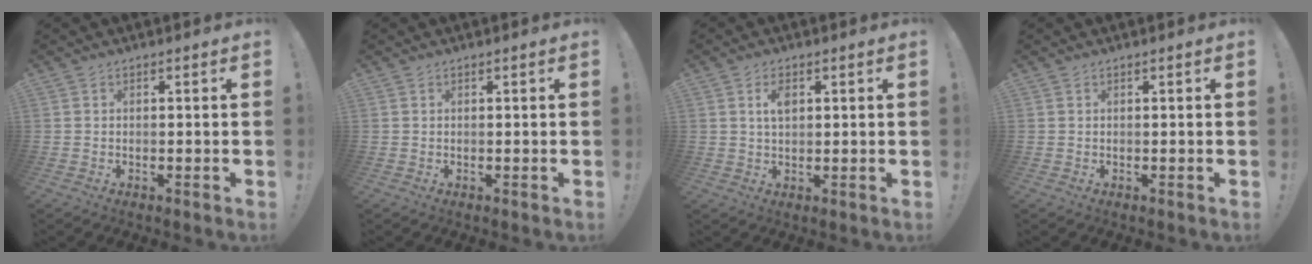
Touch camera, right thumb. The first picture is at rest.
{"total": 0.0}
{"total": 3.7, "force": [1.1, 2.2, 2.8], "torque": [-0.050, 0.003, 0.017]}
{"total": 0.0}